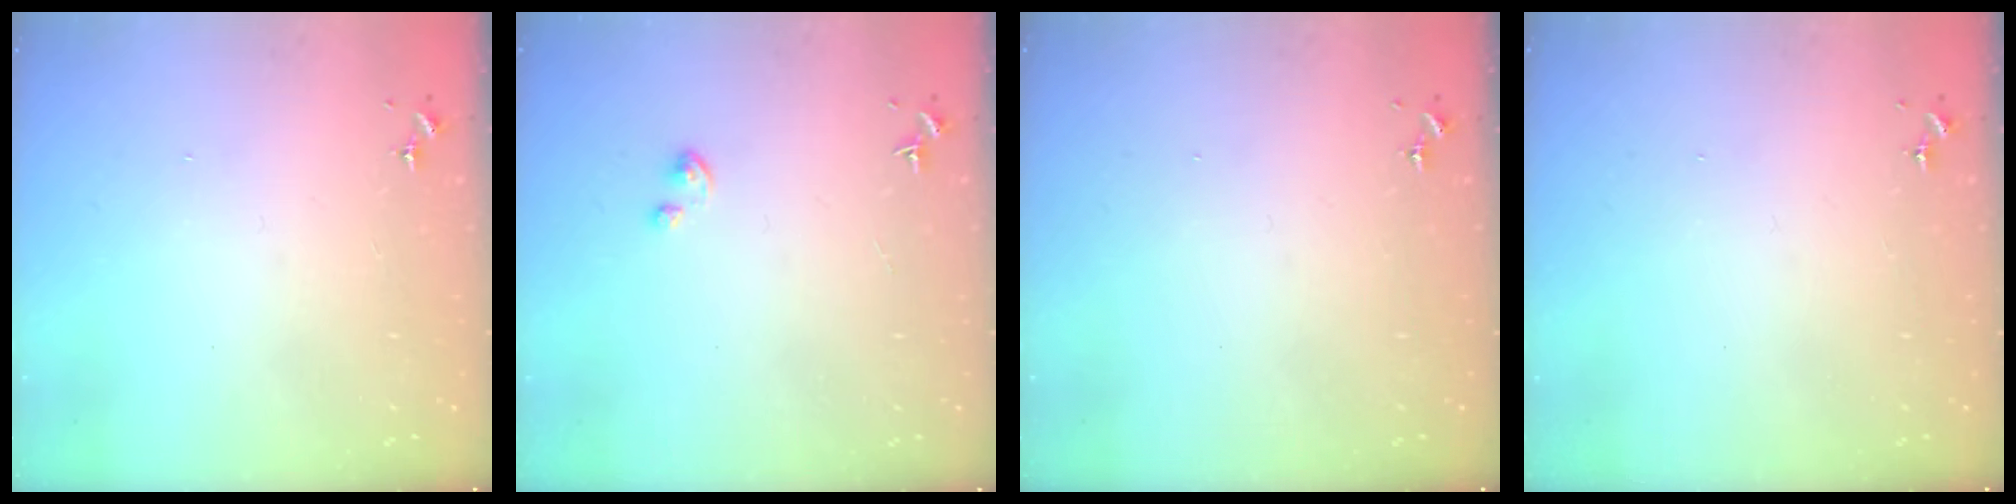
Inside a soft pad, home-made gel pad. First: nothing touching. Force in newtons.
{"total": 1.8, "press": 1.8, "slide": 0.1}
{"total": 0.0}
{"total": 0.0}